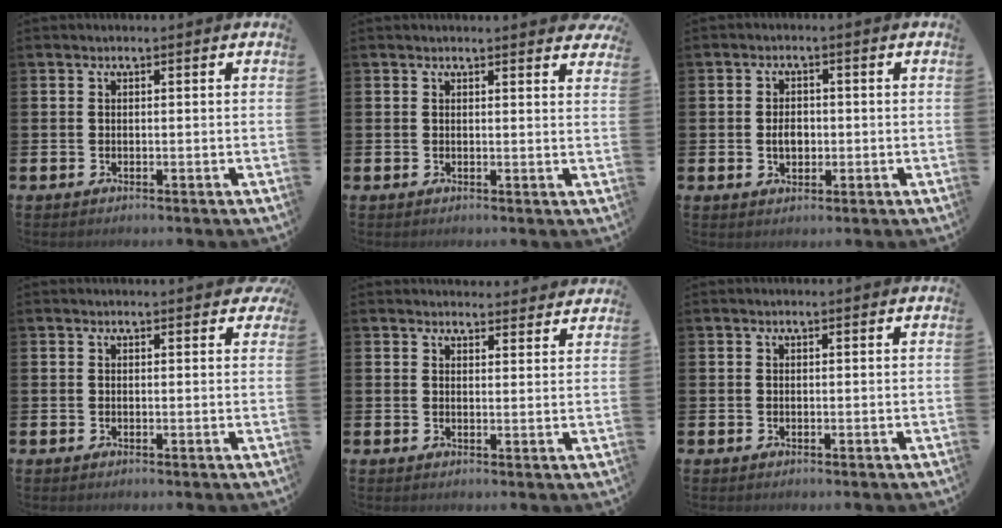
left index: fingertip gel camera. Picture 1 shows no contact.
{"total": 1.4, "force": [1.4, 0.0, -0.2], "torque": [0.014, -0.013, 0.022]}
{"total": 2.8, "force": [-0.3, 2.0, 2.0], "torque": [-0.020, -0.001, -0.011]}
{"total": 0.9, "force": [0.6, 0.5, 0.3], "torque": [0.007, 0.001, 0.008]}
{"total": 3.0, "force": [3.0, 0.5, -0.3], "torque": [0.013, -0.024, 0.052]}
{"total": 0.0}